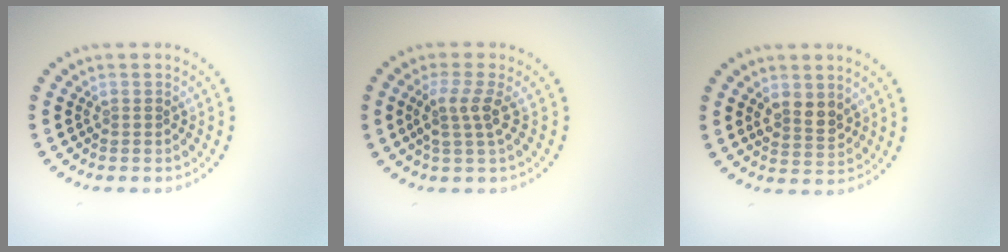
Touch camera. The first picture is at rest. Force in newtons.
{"total": 2.5, "press": 1.9, "slide": 1.7}
{"total": 2.4, "press": 2.3, "slide": 0.8}